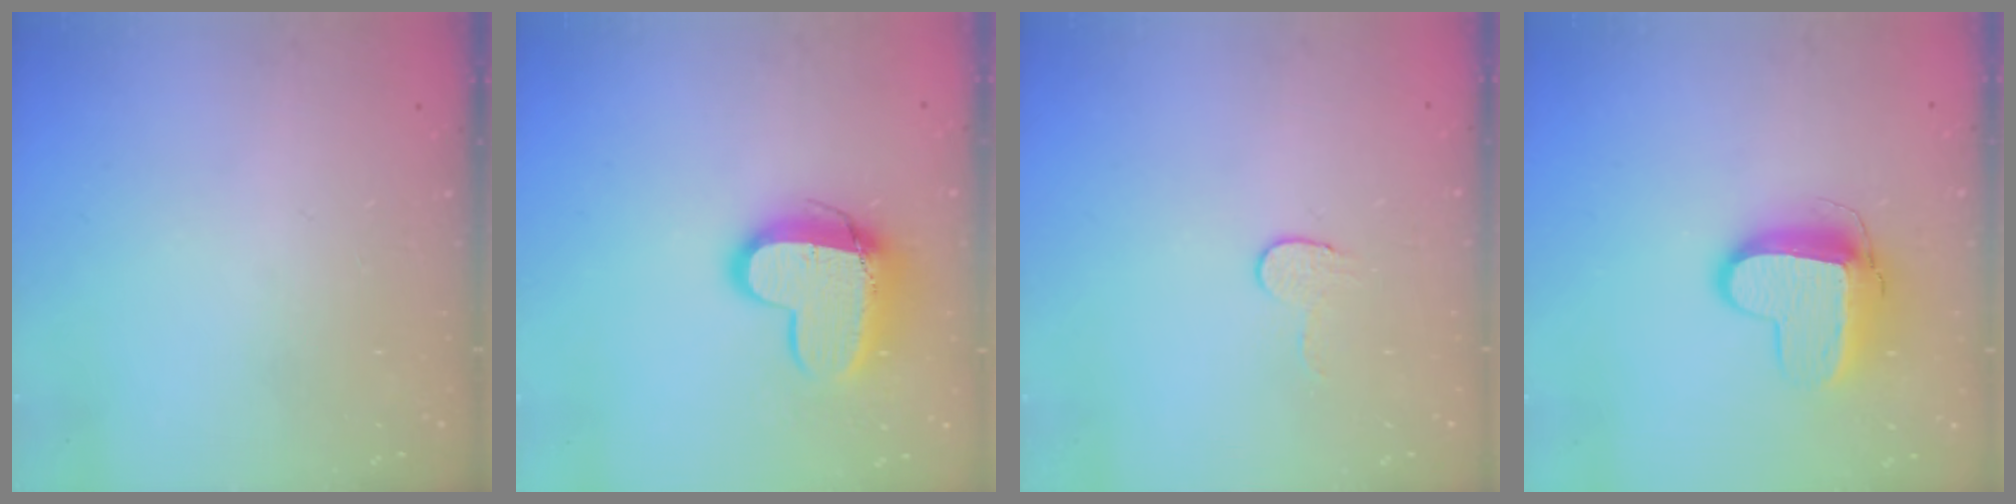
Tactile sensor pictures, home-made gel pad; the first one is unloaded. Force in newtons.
{"total": 13.1, "press": 13.0, "slide": 1.1}
{"total": 6.2, "press": 6.2, "slide": 0.5}
{"total": 11.1, "press": 11.0, "slide": 1.3}